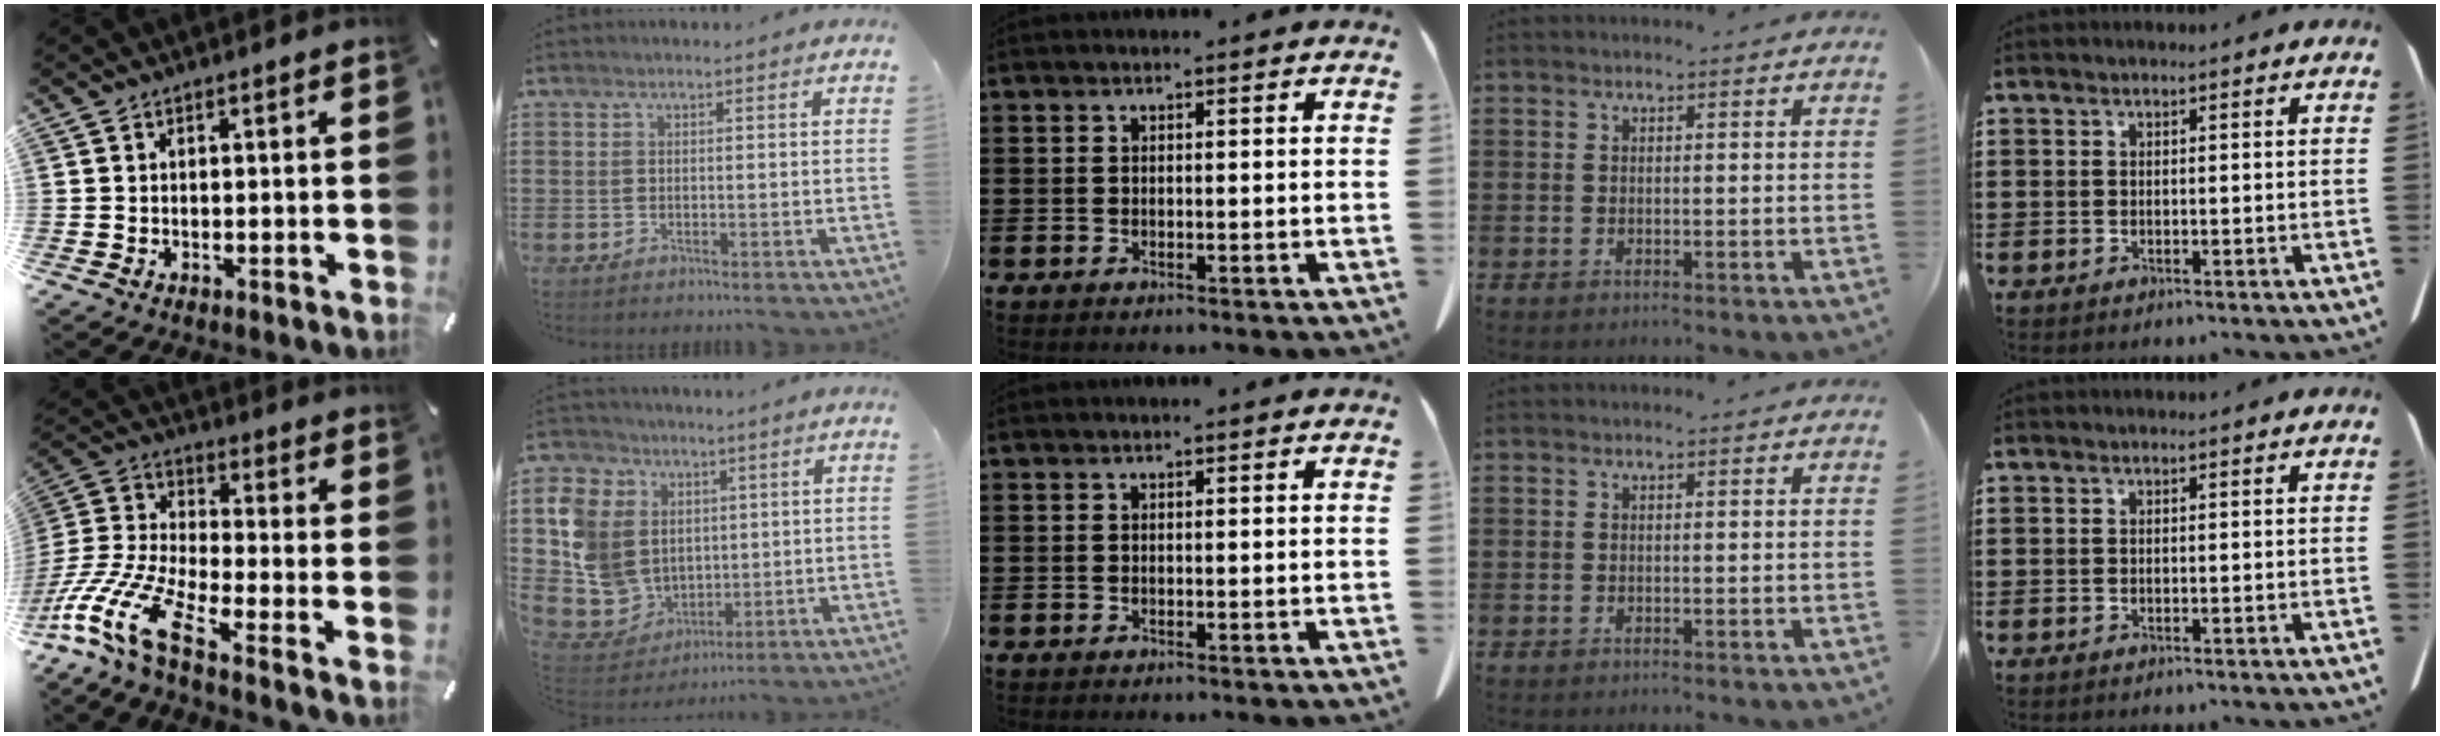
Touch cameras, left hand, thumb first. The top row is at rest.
{"thumb": {"total": 16.5, "force": [-9.3, 6.3, 12.1], "torque": [-0.264, 0.022, -0.169]}, "index": {"total": 10.3, "force": [2.1, 9.5, 3.3], "torque": [-0.132, 0.003, 0.047]}}